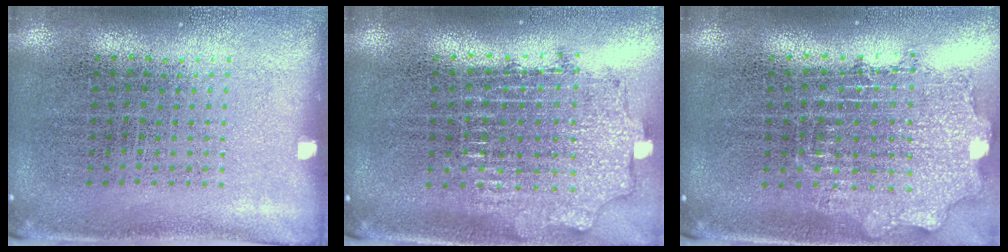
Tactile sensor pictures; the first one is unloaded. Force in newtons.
{"total": 1.9, "press": 1.4, "slide": 1.3}
{"total": 1.9, "press": 1.5, "slide": 1.1}